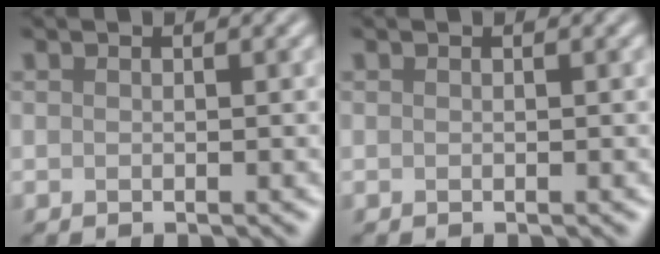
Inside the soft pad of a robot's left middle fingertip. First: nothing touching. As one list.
[{"total": 0.0}]